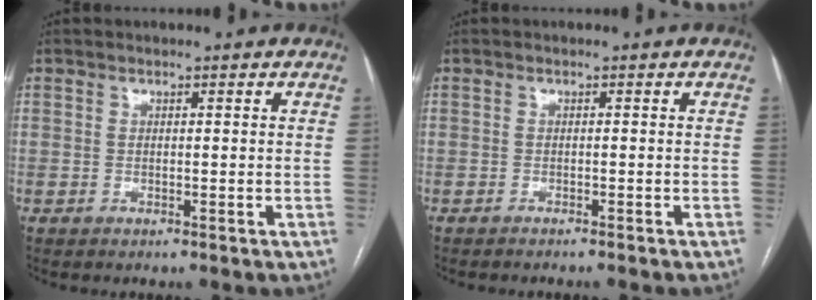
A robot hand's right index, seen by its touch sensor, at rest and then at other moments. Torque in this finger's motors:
{"motor_torque": [-0.13, -0.06, 0.04, 0.00]}